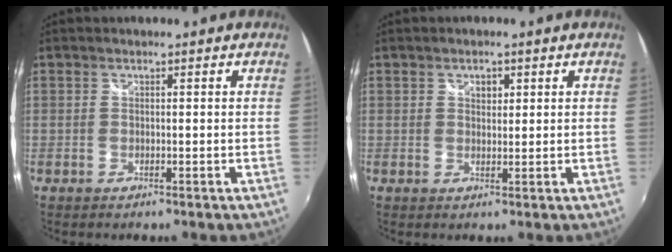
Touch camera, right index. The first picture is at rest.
{"total": 1.8, "force": [0.8, 1.3, 1.0], "torque": [-0.012, 0.005, 0.013]}